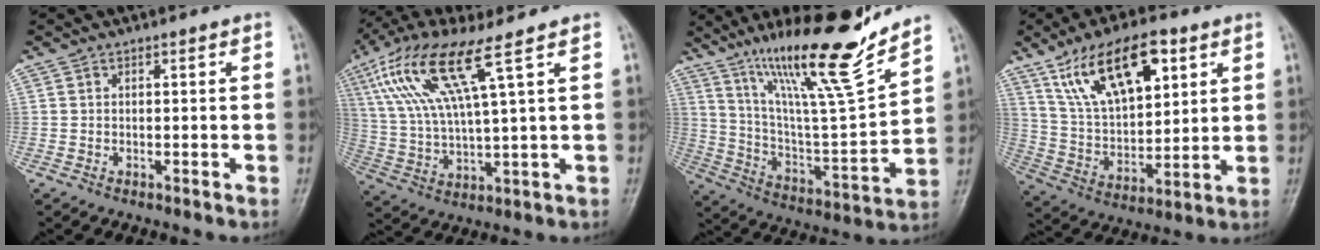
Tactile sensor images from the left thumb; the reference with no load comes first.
{"total": 13.9, "force": [6.6, 2.1, 12.0], "torque": [-0.272, -0.009, 0.132]}
{"total": 21.5, "force": [15.7, 2.3, 14.6], "torque": [-0.214, -0.084, 0.275]}
{"total": 17.5, "force": [9.0, 8.3, 12.5], "torque": [-0.180, -0.027, 0.170]}